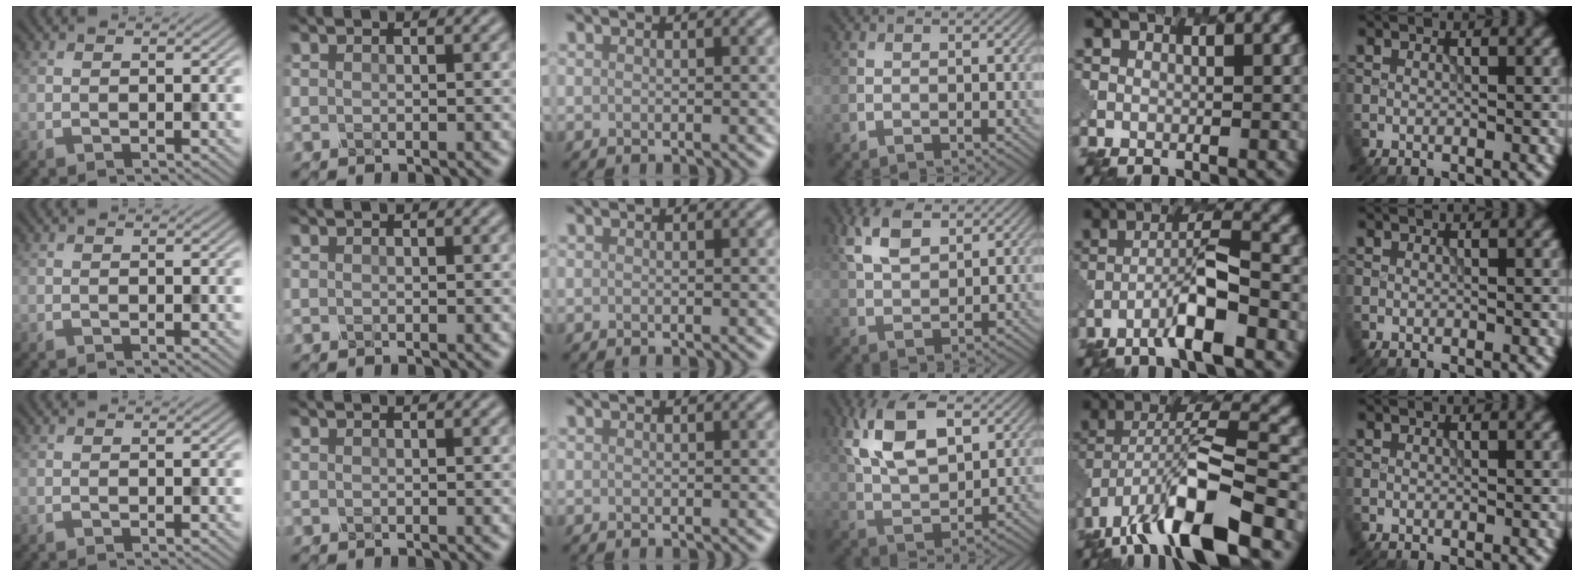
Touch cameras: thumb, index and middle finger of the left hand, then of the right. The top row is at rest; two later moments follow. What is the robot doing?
{"motion": "insert", "object": "pen bag"}